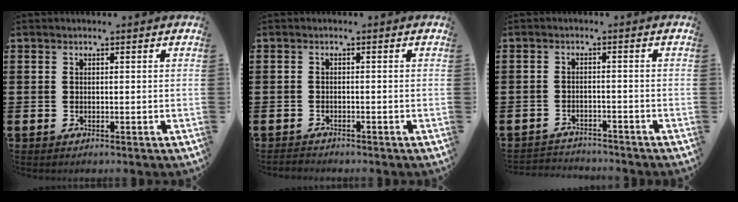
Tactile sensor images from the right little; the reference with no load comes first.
{"total": 0.7, "force": [-0.7, 0.1, 0.0], "torque": [-0.002, -0.001, -0.016]}
{"total": 2.1, "force": [-2.0, 0.2, -0.3], "torque": [-0.002, 0.002, -0.046]}